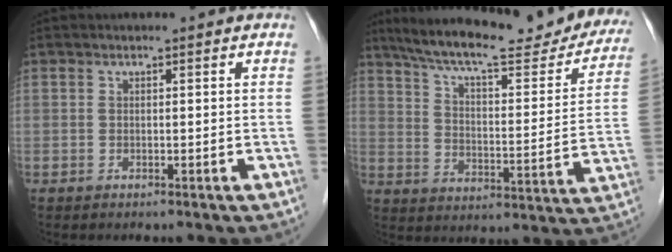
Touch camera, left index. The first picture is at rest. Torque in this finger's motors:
{"motor_torque": [0.33, -0.40, 0.51, 0.10]}